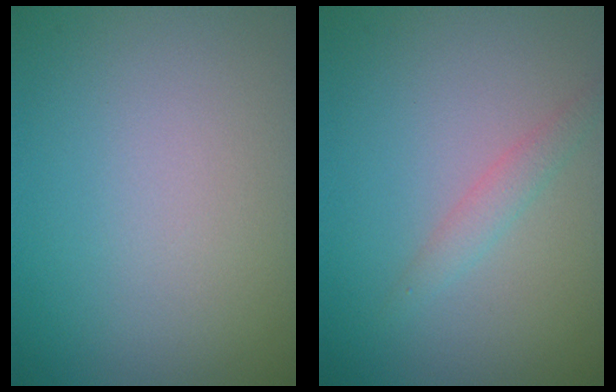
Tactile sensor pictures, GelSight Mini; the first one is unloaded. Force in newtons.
{"total": 1.4, "press": 1.4, "slide": 0.1}